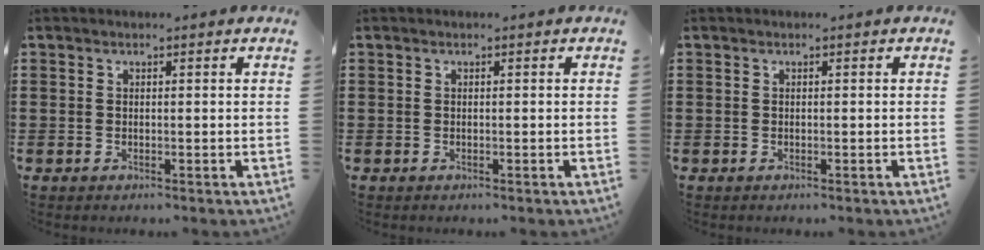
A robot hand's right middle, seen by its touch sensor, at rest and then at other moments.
{"total": 0.0}
{"total": 0.0}